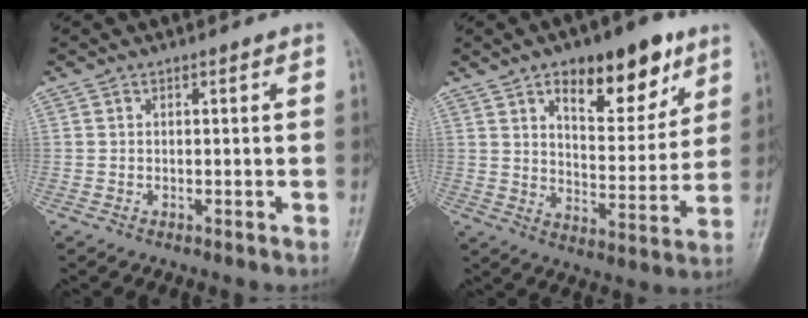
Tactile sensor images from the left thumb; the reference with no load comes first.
{"total": 16.1, "force": [9.0, 7.1, 11.2], "torque": [-0.114, -0.044, 0.136]}